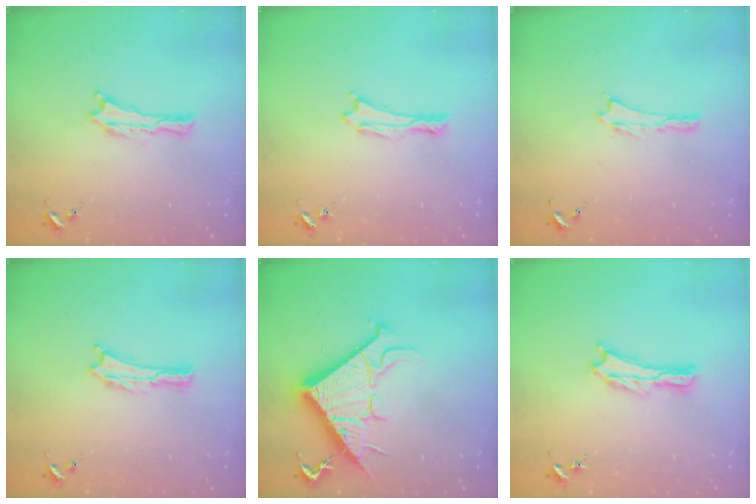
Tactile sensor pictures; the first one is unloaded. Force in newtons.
{"total": 0.0}
{"total": 0.0}
{"total": 0.0}
{"total": 13.0, "press": 13.0, "slide": 0.2}
{"total": 0.7, "press": 0.7, "slide": 0.2}